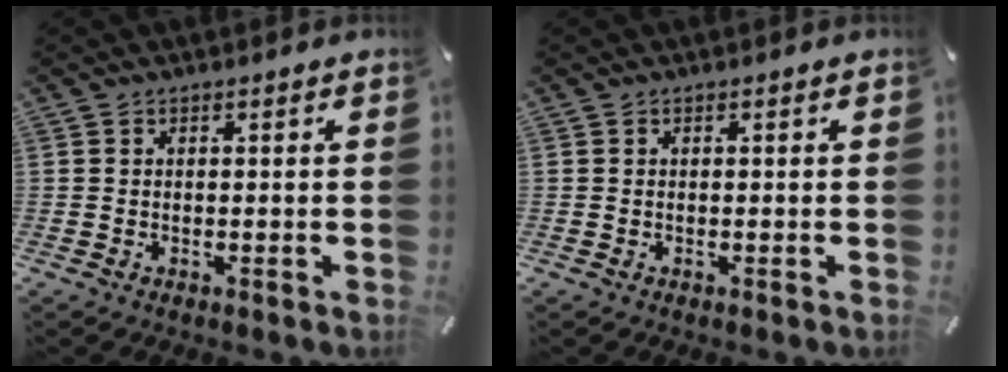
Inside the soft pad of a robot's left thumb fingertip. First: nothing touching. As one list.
[{"total": 0.0}]